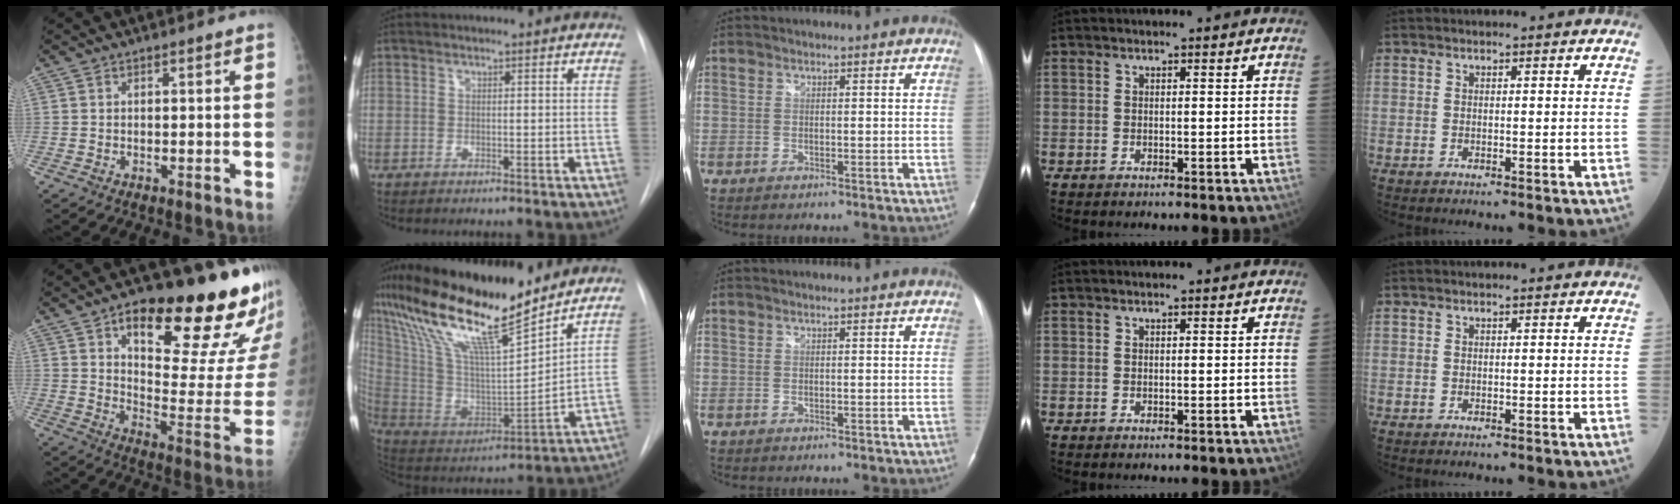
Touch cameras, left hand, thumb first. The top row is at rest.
{"thumb": {"total": 28.2, "force": [16.3, 8.9, 21.2], "torque": [-0.237, -0.066, 0.235]}, "index": {"total": 23.4, "force": [17.7, 2.5, 15.0], "torque": [-0.281, 0.008, 0.325]}}